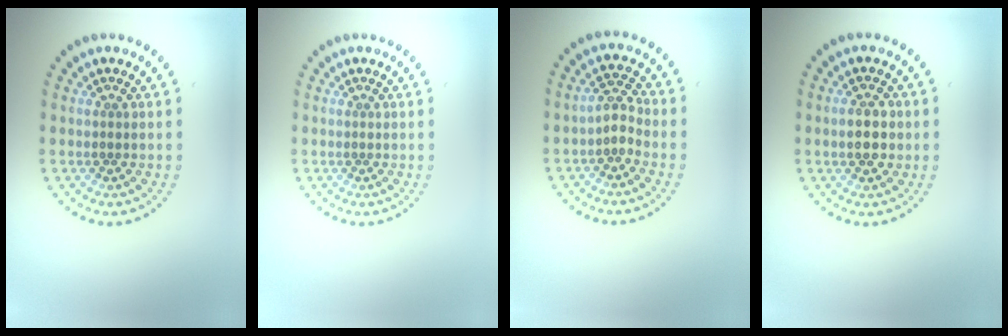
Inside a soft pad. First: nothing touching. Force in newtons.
{"total": 0.0}
{"total": 1.9, "press": 1.6, "slide": 1.0}
{"total": 2.3, "press": 2.3, "slide": 0.2}